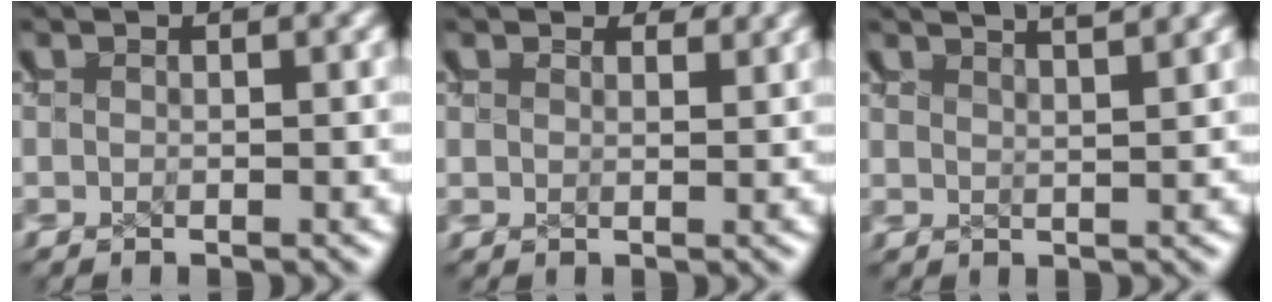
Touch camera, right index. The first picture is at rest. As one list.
[{"total": 1.4, "force": [1.4, -0.2, 0.0], "torque": [-0.001, -0.003, 0.025]}, {"total": 3.4, "force": [3.2, -0.4, 1.1], "torque": [-0.010, 0.006, 0.055]}]